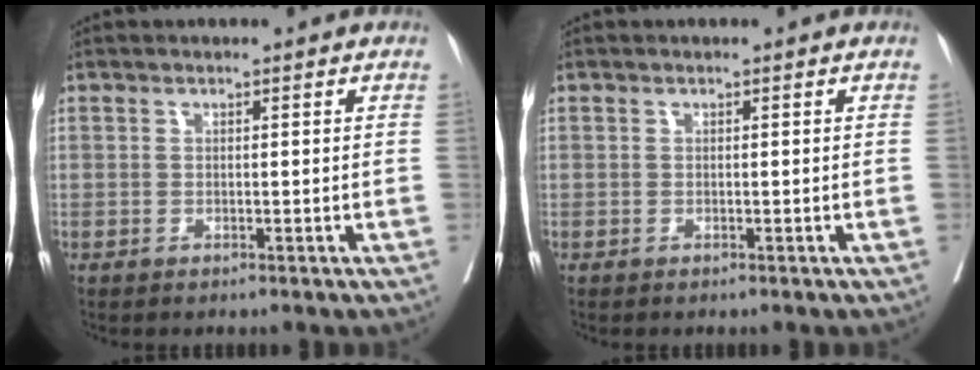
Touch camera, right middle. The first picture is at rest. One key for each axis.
{"total": 0.0}